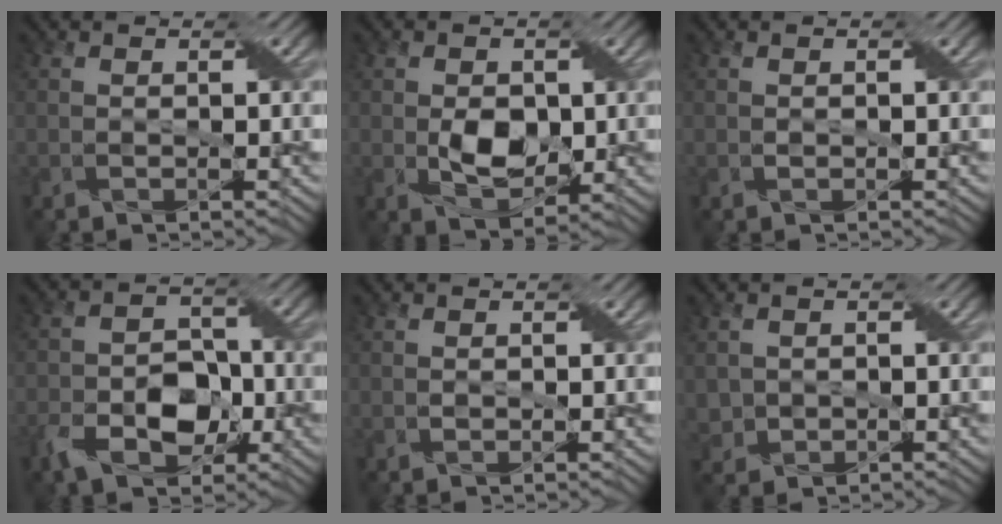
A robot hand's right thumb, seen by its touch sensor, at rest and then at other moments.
{"total": 5.3, "force": [-0.2, 3.6, 3.9], "torque": [-0.071, -0.008, 0.001]}
{"total": 0.0}
{"total": 7.5, "force": [-3.5, 4.6, 4.8], "torque": [-0.086, -0.002, -0.069]}
{"total": 0.0}
{"total": 2.5, "force": [0.1, 2.4, 0.6], "torque": [-0.024, -0.007, 0.005]}